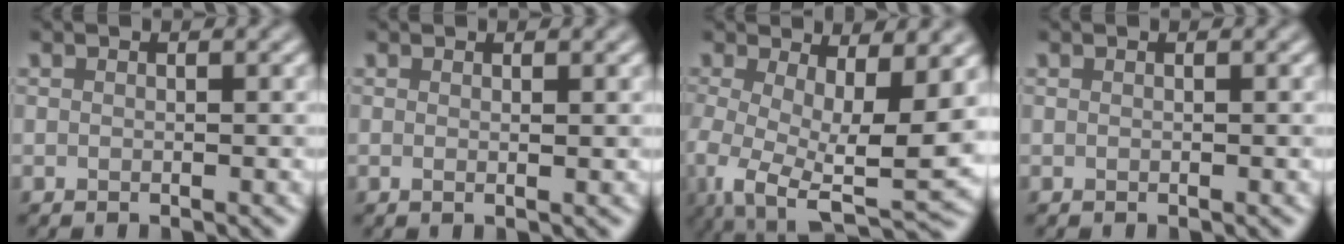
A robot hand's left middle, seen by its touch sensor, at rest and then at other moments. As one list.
[{"total": 0.8, "force": [0.2, 0.1, 0.8], "torque": [-0.010, -0.001, 0.001]}, {"total": 10.8, "force": [-0.6, 4.3, 9.9], "torque": [-0.172, -0.030, -0.004]}, {"total": 0.0}]